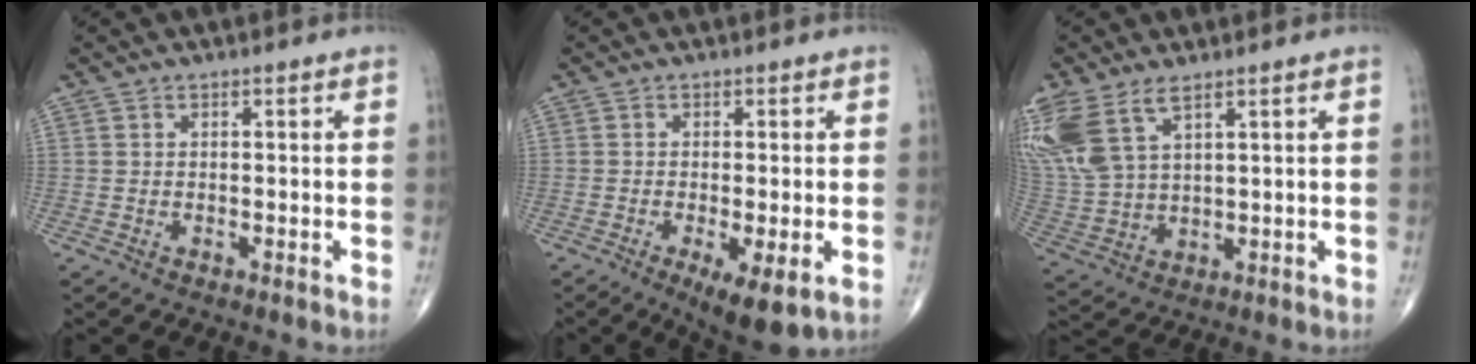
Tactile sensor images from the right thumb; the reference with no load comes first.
{"total": 7.6, "force": [-2.9, 2.1, 6.7], "torque": [-0.104, -0.019, -0.042]}
{"total": 15.1, "force": [8.0, 7.7, 10.3], "torque": [-0.260, -0.008, 0.174]}